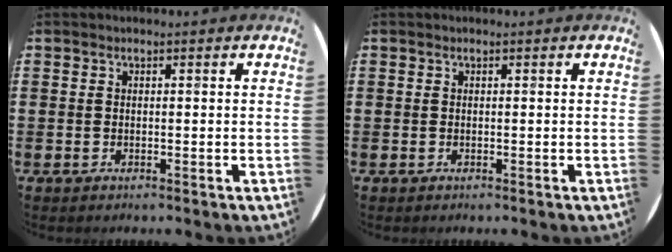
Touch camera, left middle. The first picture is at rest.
{"total": 0.0}